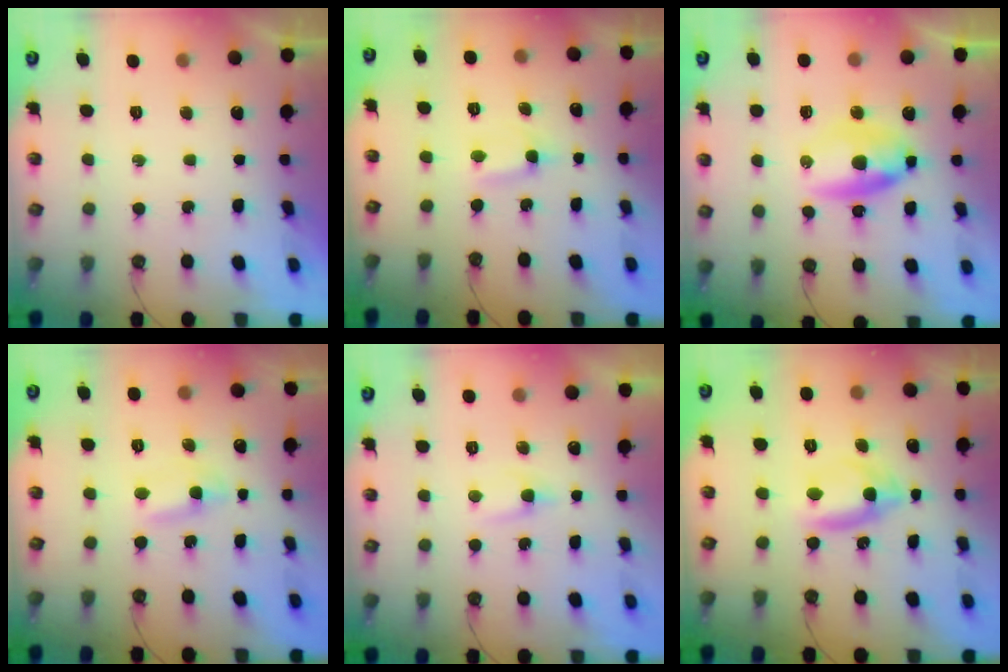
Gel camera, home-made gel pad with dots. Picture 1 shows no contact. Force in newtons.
{"total": 0.6, "press": 0.4, "slide": 0.5}
{"total": 16.7, "press": 10.2, "slide": 13.2}
{"total": 2.1, "press": 2.1, "slide": 0.3}
{"total": 3.0, "press": 2.9, "slide": 0.3}
{"total": 10.0, "press": 8.2, "slide": 5.7}